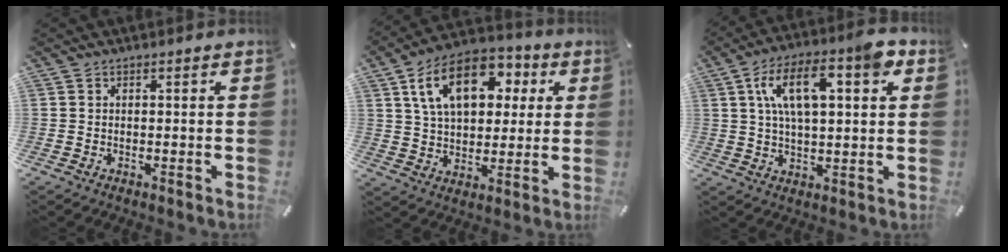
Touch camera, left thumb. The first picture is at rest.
{"total": 16.8, "force": [6.3, 10.9, 11.1], "torque": [-0.206, 0.000, 0.109]}
{"total": 14.3, "force": [5.4, 6.6, 11.5], "torque": [-0.194, 0.008, 0.092]}